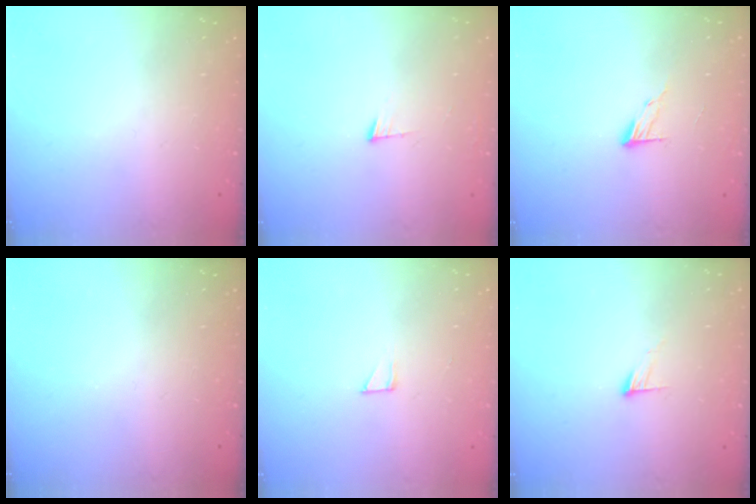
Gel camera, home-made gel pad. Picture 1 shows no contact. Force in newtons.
{"total": 3.5, "press": 3.5, "slide": 0.5}
{"total": 6.1, "press": 6.1, "slide": 0.5}
{"total": 0.0}
{"total": 2.3, "press": 2.3, "slide": 0.2}
{"total": 4.5, "press": 4.5, "slide": 0.4}